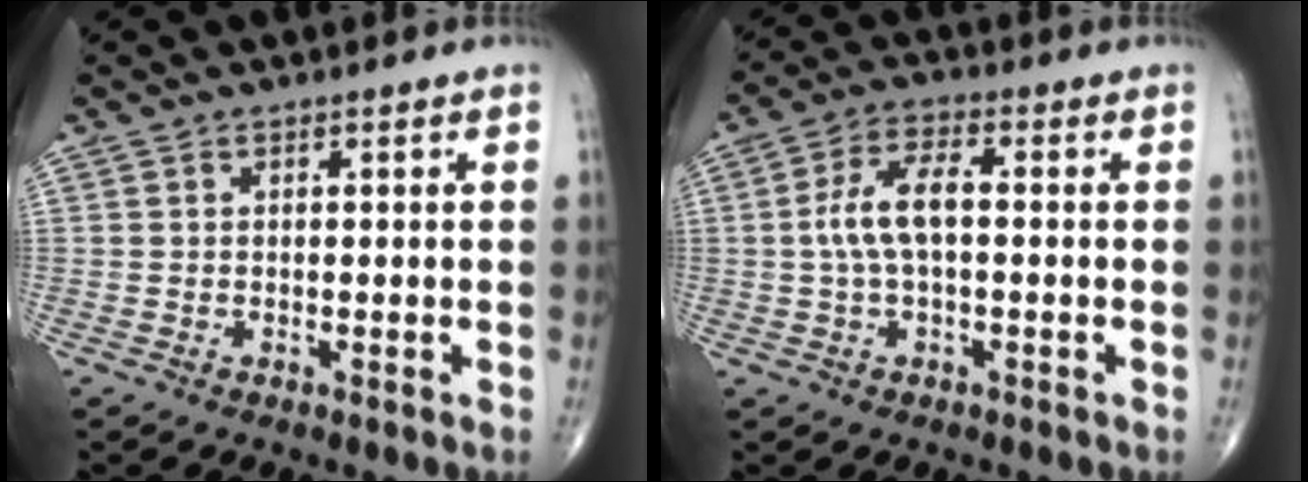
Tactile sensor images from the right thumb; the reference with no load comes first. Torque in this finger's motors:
{"motor_torque": [0.04, 0.03, 0.71, 0.02, 0.16]}